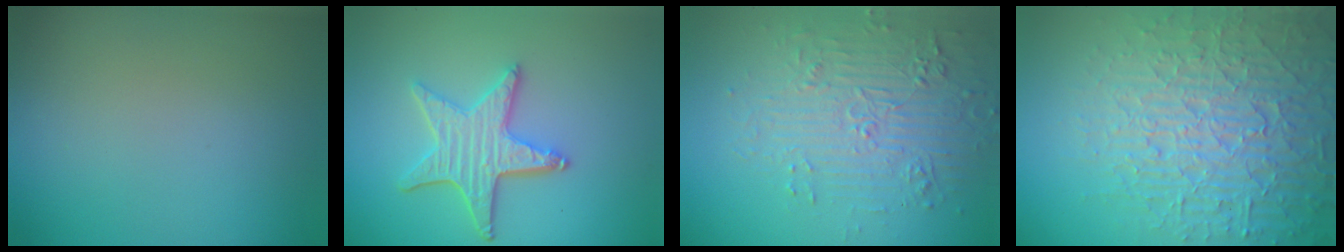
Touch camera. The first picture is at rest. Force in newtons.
{"total": 4.3, "press": 3.7, "slide": 2.3}
{"total": 4.2, "press": 3.8, "slide": 1.7}
{"total": 7.2, "press": 7.0, "slide": 1.8}